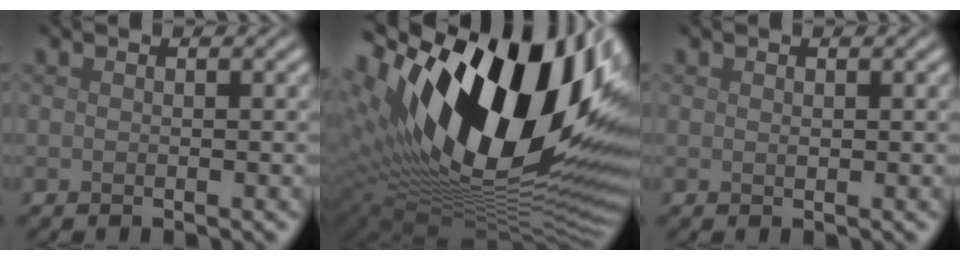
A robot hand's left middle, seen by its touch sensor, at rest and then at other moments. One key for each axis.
{"total": 21.0, "fx": 6.6, "fy": 10.0, "fz": 17.2, "tx": -0.292, "ty": 0.033, "tz": 0.109}
{"total": 0.0}